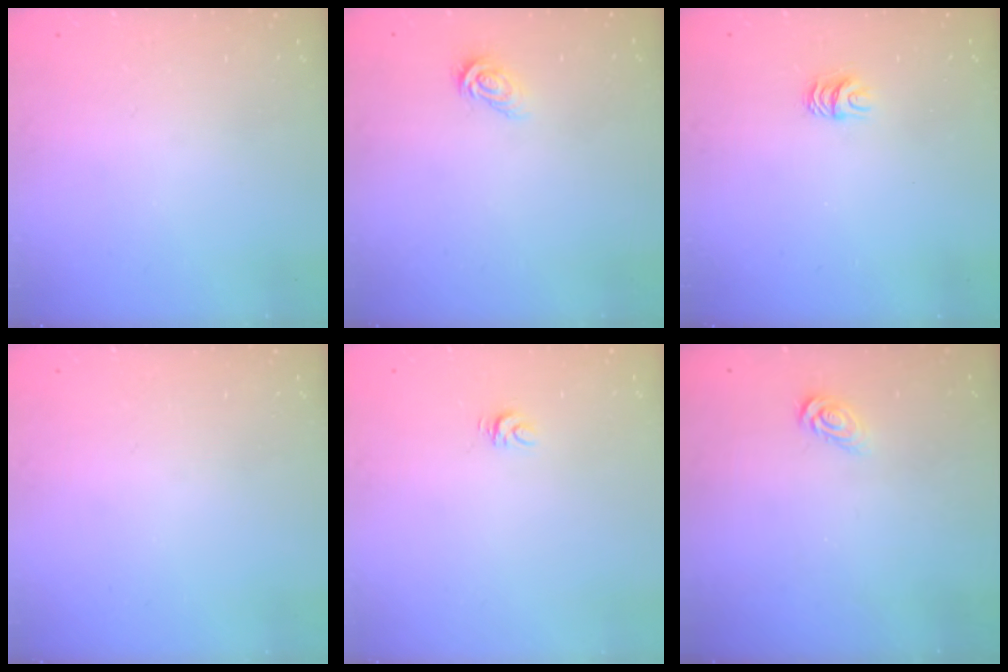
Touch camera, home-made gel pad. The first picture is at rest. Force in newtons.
{"total": 5.8, "press": 5.8, "slide": 0.1}
{"total": 5.2, "press": 5.2, "slide": 0.5}
{"total": 0.0}
{"total": 3.9, "press": 3.9, "slide": 0.2}
{"total": 3.5, "press": 3.5, "slide": 0.2}